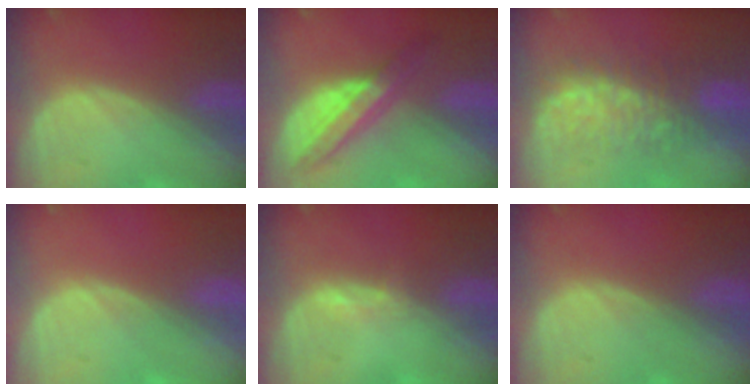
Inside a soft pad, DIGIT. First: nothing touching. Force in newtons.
{"total": 6.4, "press": 6.4, "slide": 0.1}
{"total": 7.8, "press": 7.6, "slide": 1.4}
{"total": 0.0}
{"total": 1.0, "press": 0.8, "slide": 0.5}
{"total": 0.0}